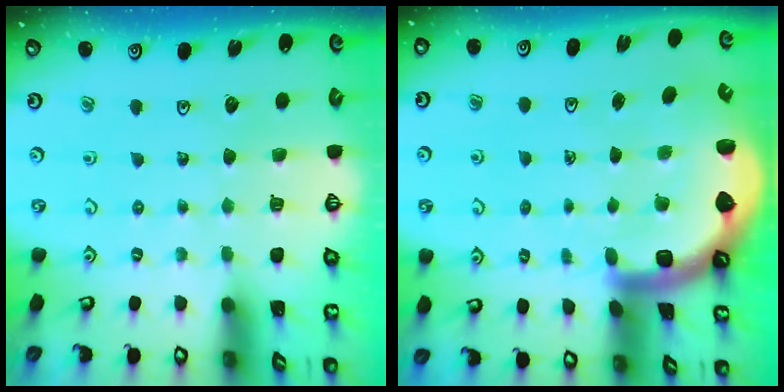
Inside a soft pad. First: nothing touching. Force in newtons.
{"total": 7.5, "press": 7.3, "slide": 1.8}